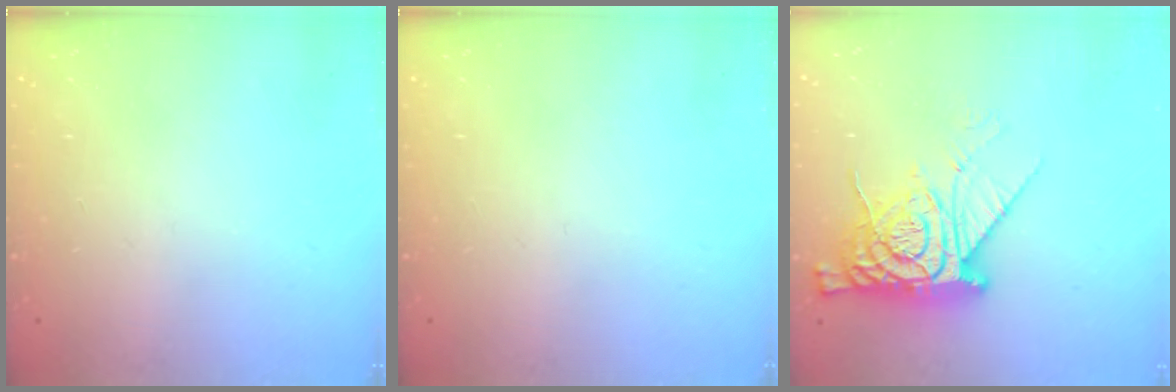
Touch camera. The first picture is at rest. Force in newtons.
{"total": 0.0}
{"total": 13.0, "press": 12.9, "slide": 1.0}